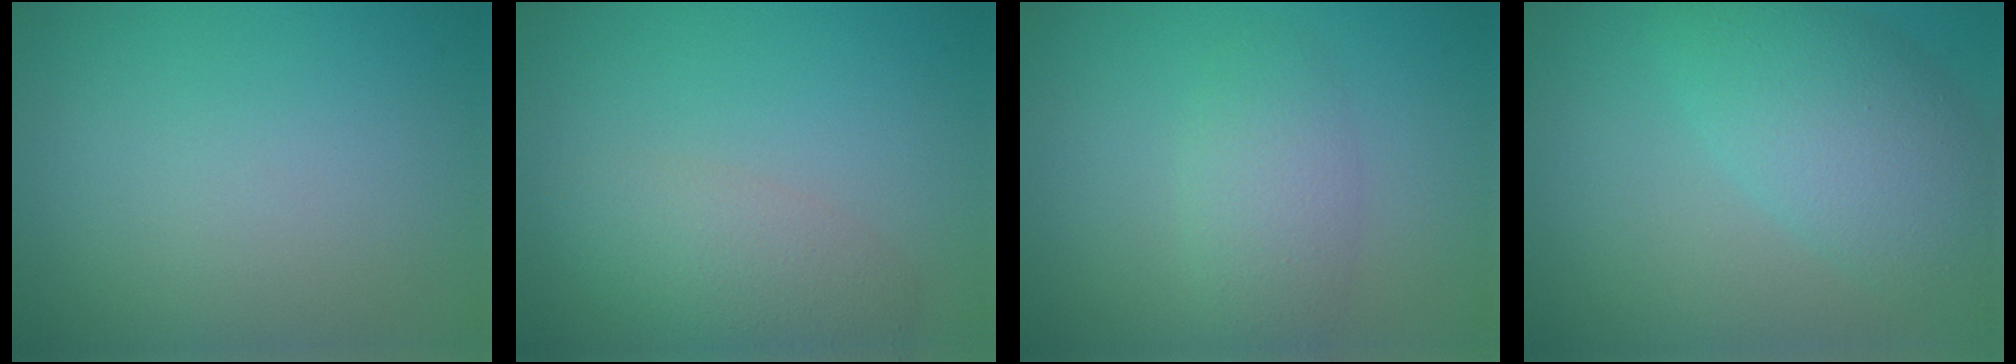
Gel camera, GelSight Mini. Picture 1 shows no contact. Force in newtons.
{"total": 3.4, "press": 3.4, "slide": 0.3}
{"total": 2.8, "press": 2.8, "slide": 0.1}
{"total": 6.5, "press": 6.5, "slide": 0.2}